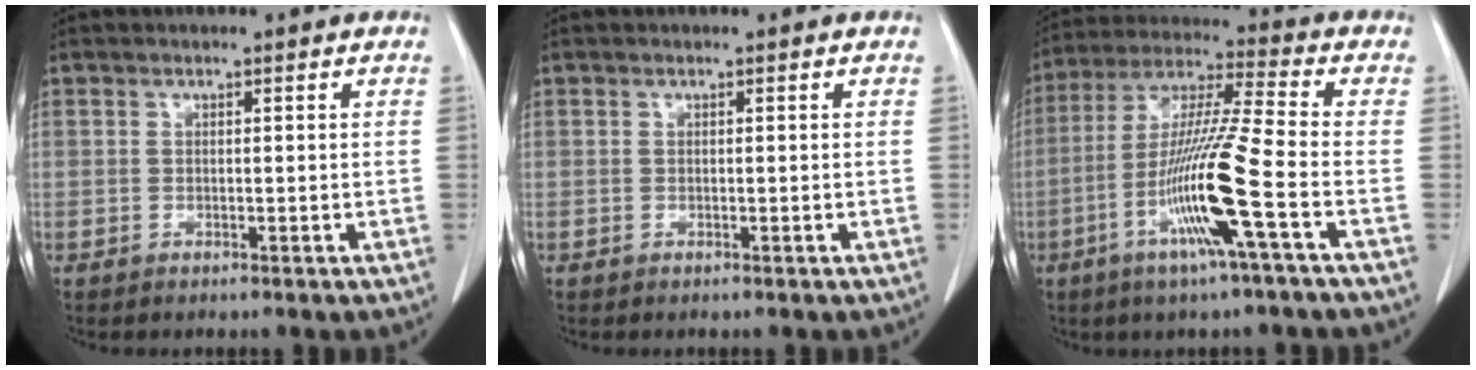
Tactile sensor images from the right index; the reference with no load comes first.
{"total": 0.0}
{"total": 14.4, "force": [-5.1, -1.2, 13.5], "torque": [-0.269, -0.013, -0.104]}